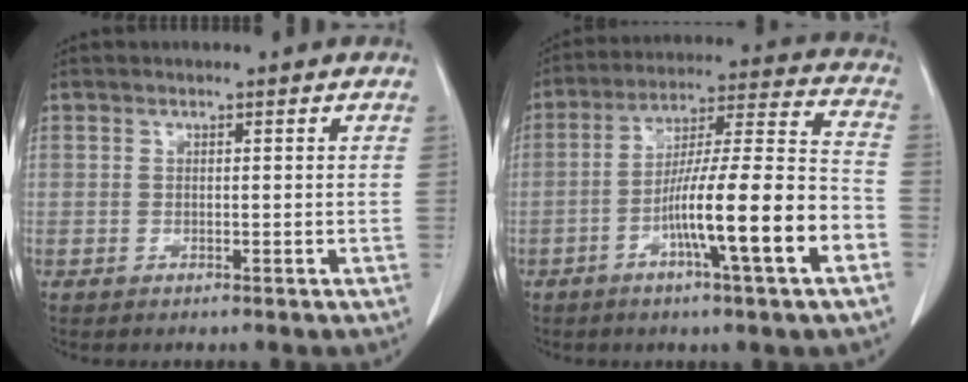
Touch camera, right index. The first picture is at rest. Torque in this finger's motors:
{"motor_torque": [1.42, -0.72, 1.02, 0.21]}